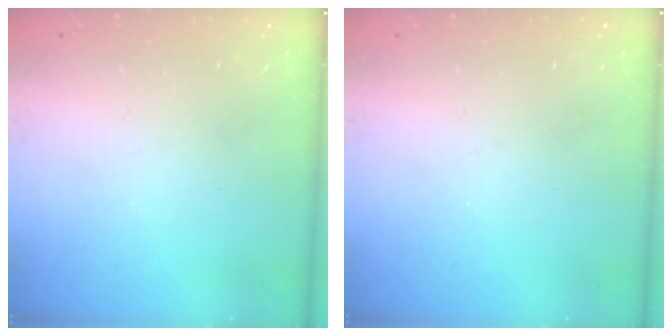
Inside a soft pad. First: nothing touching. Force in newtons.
{"total": 0.0}